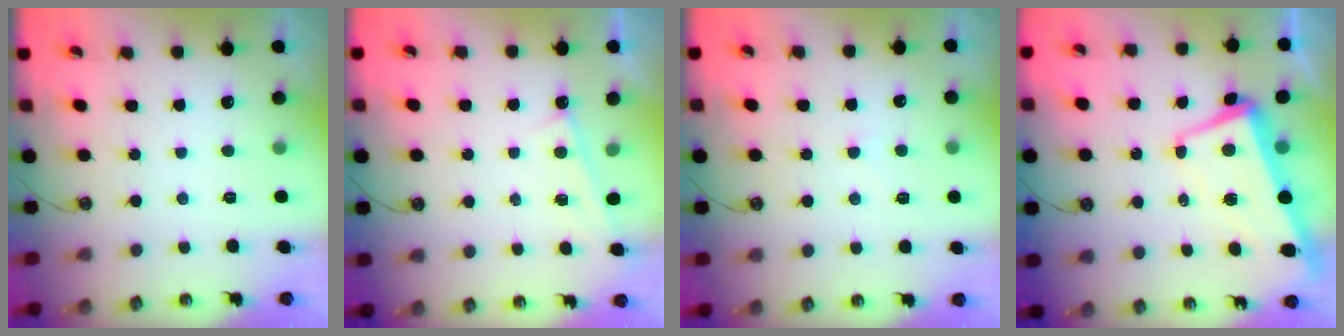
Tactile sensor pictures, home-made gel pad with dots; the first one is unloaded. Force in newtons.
{"total": 0.6, "press": 0.5, "slide": 0.1}
{"total": 5.4, "press": 5.4, "slide": 0.5}
{"total": 1.6, "press": 0.1, "slide": 1.6}